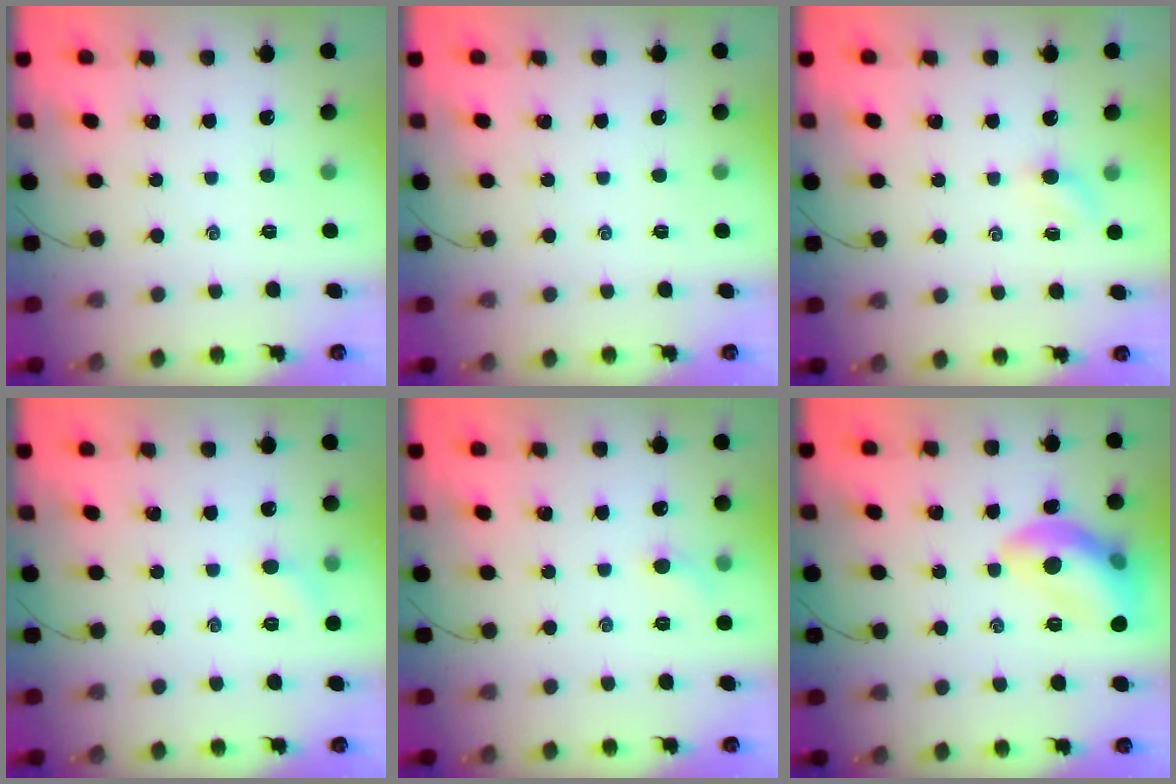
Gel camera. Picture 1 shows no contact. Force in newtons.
{"total": 0.0}
{"total": 3.3, "press": 3.1, "slide": 0.9}
{"total": 4.5, "press": 4.2, "slide": 1.4}
{"total": 3.4, "press": 3.2, "slide": 1.1}
{"total": 13.7, "press": 13.6, "slide": 1.0}